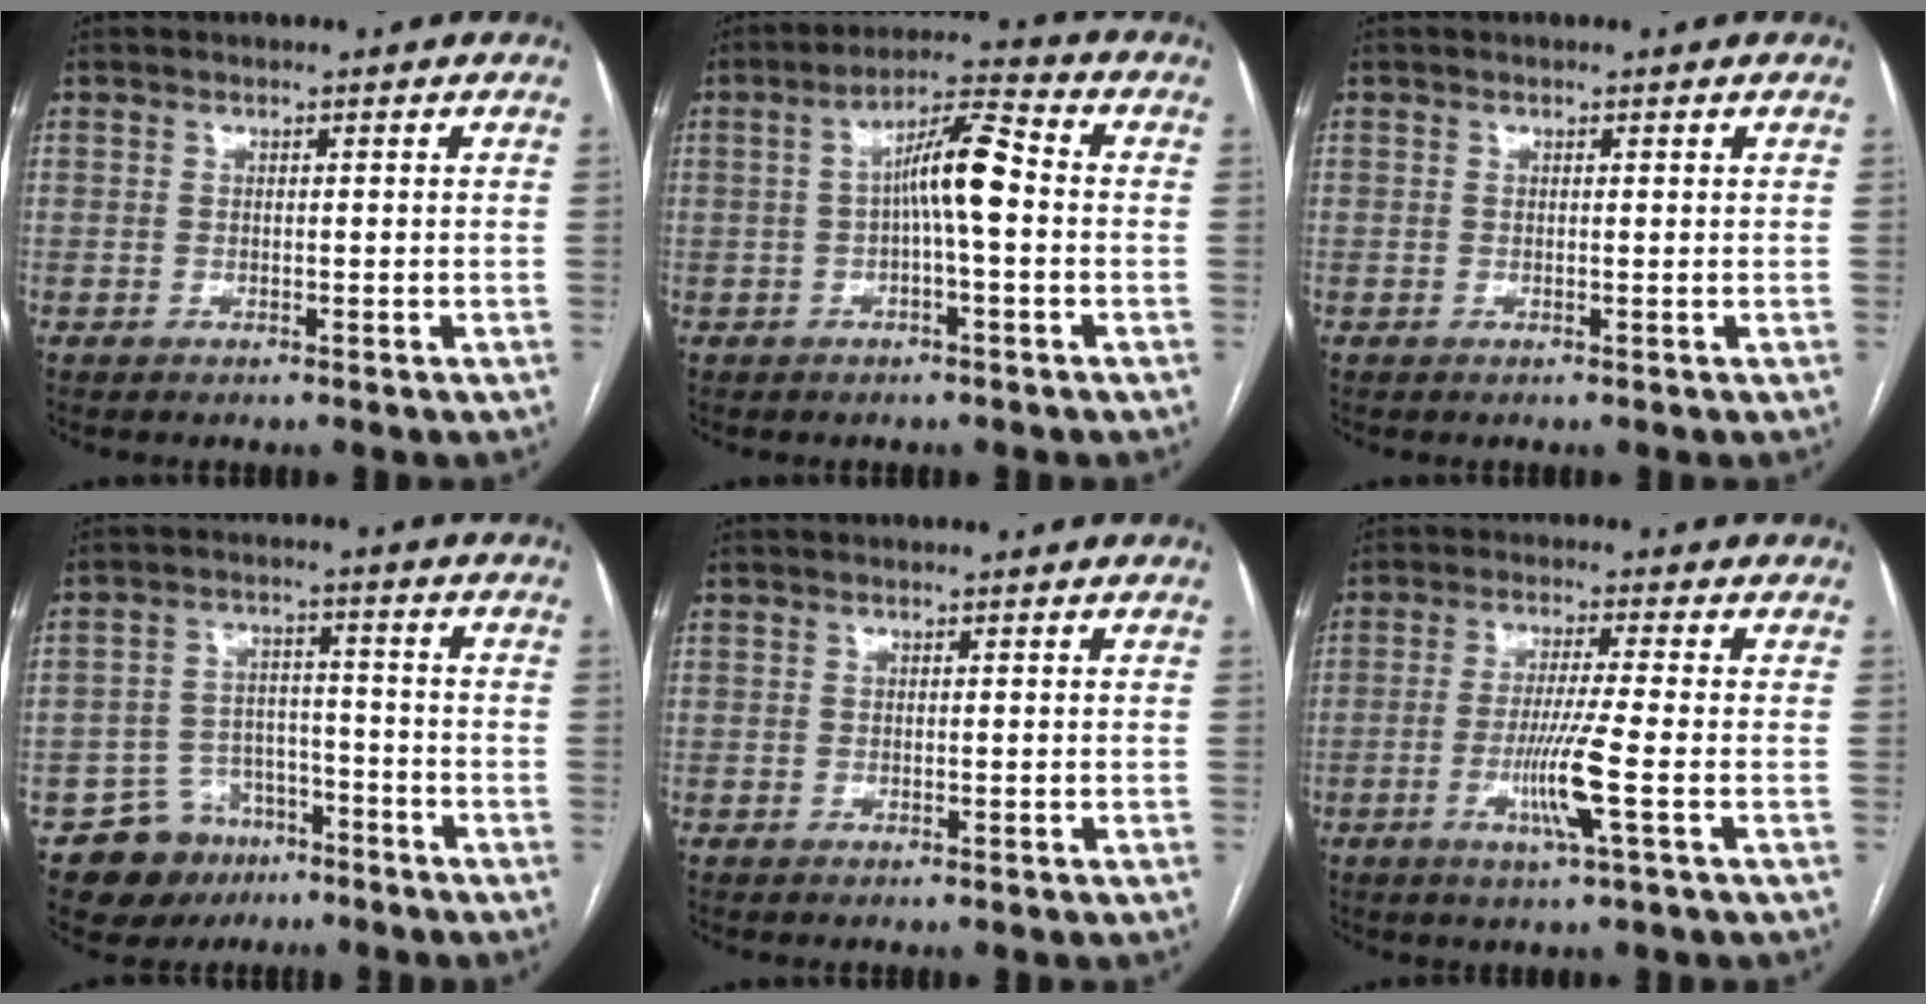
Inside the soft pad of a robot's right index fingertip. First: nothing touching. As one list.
[{"total": 7.7, "force": [-0.2, 1.0, 7.6], "torque": [-0.136, 0.024, -0.008]}, {"total": 0.0}, {"total": 8.8, "force": [-5.7, 6.5, 1.9], "torque": [-0.030, 0.020, -0.085]}, {"total": 0.0}, {"total": 7.5, "force": [-2.2, -0.9, 7.1], "torque": [-0.137, -0.015, -0.043]}]